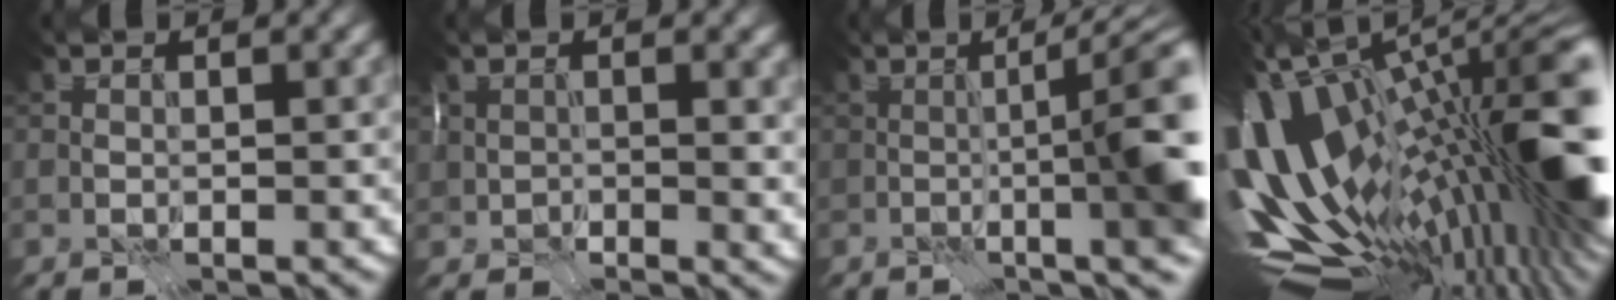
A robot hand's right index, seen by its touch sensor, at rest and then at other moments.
{"total": 3.8, "force": [1.1, 2.6, 2.5], "torque": [-0.045, -0.016, 0.021]}
{"total": 10.2, "force": [-0.4, 2.5, 9.8], "torque": [-0.086, 0.016, -0.021]}
{"total": 18.6, "force": [0.4, 7.9, 16.9], "torque": [-0.307, -0.029, 0.007]}